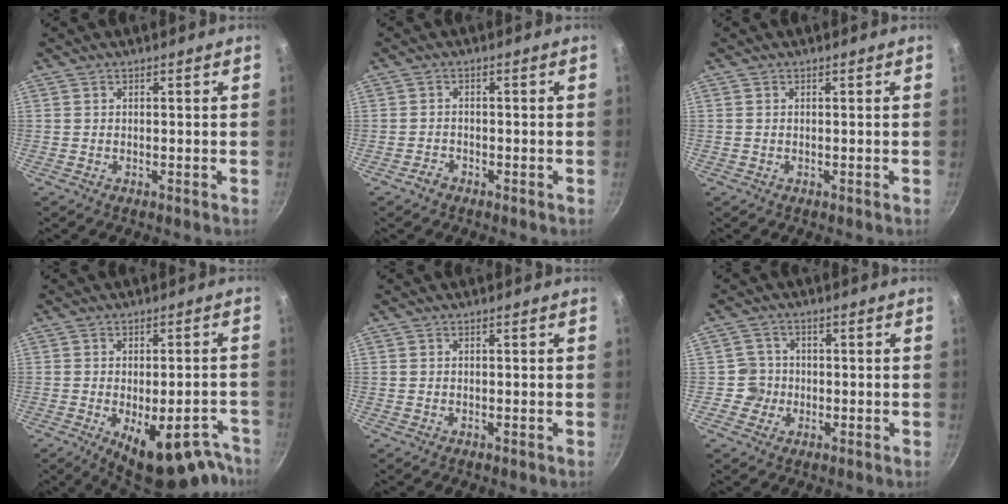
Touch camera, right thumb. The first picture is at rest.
{"total": 1.7, "force": [-1.3, 1.0, 0.4], "torque": [-0.003, 0.016, -0.023]}
{"total": 0.0}
{"total": 16.3, "force": [-9.7, 7.2, 11.0], "torque": [-0.082, 0.026, -0.125]}
{"total": 0.0}
{"total": 3.7, "force": [-0.7, 3.6, 0.2], "torque": [0.028, 0.011, -0.017]}